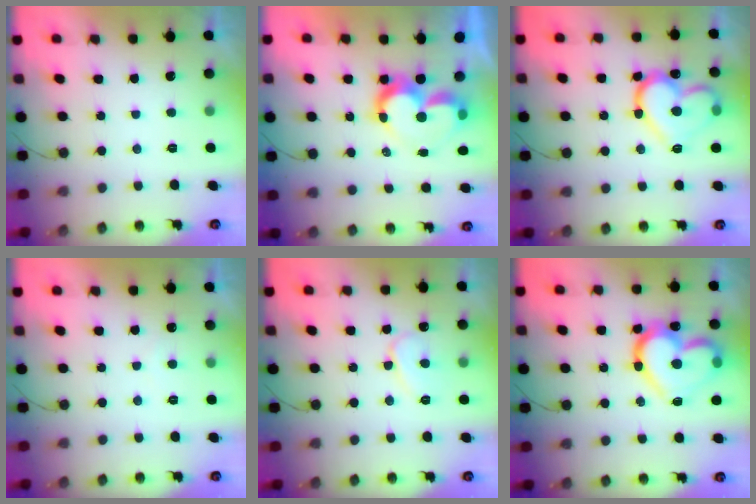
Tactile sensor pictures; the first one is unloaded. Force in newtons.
{"total": 9.4, "press": 9.4, "slide": 0.9}
{"total": 17.8, "press": 17.7, "slide": 1.7}
{"total": 3.5, "press": 3.5, "slide": 0.1}
{"total": 7.2, "press": 7.2, "slide": 0.7}
{"total": 20.0, "press": 19.9, "slide": 2.1}